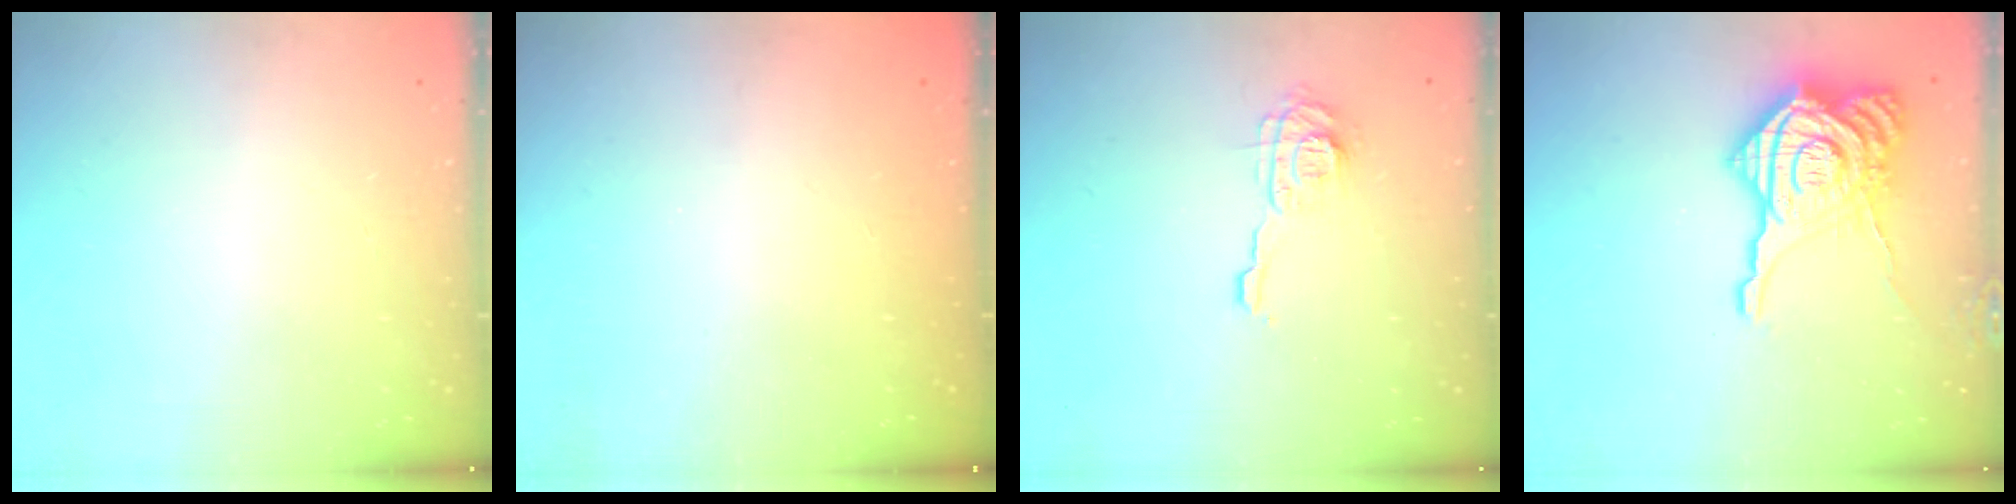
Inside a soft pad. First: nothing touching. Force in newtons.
{"total": 2.3, "press": 2.2, "slide": 0.8}
{"total": 9.0, "press": 9.0, "slide": 0.4}
{"total": 20.6, "press": 20.5, "slide": 1.6}